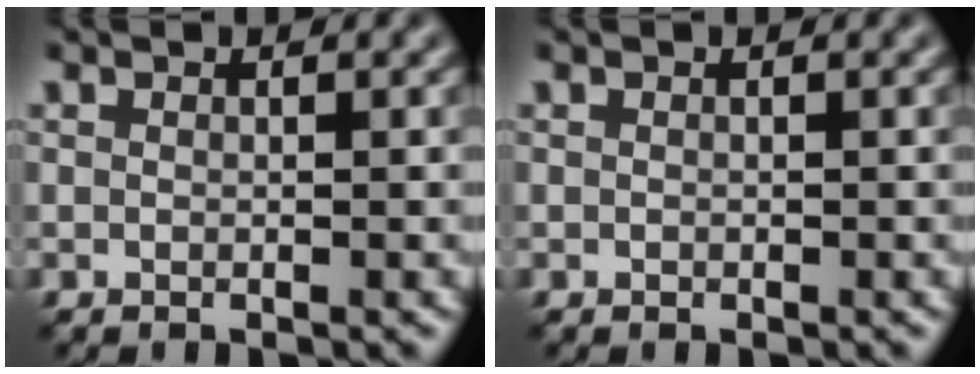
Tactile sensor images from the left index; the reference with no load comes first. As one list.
[{"total": 0.0}]